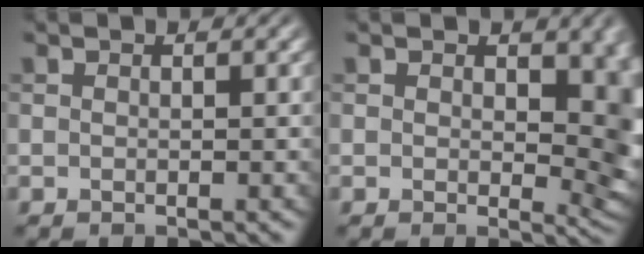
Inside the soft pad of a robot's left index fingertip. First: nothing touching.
{"total": 7.1, "force": [0.8, 4.4, 5.5], "torque": [-0.055, -0.016, 0.017]}